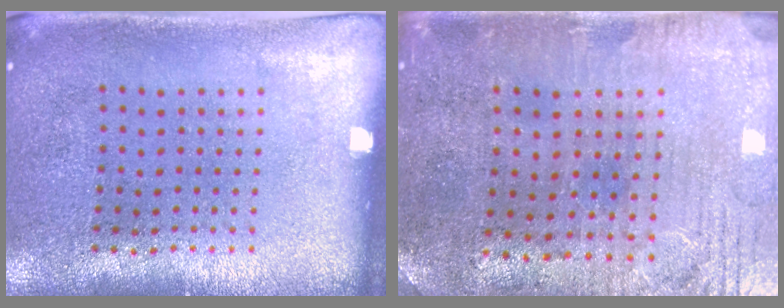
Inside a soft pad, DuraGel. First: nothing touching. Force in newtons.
{"total": 1.0, "press": 0.8, "slide": 0.6}